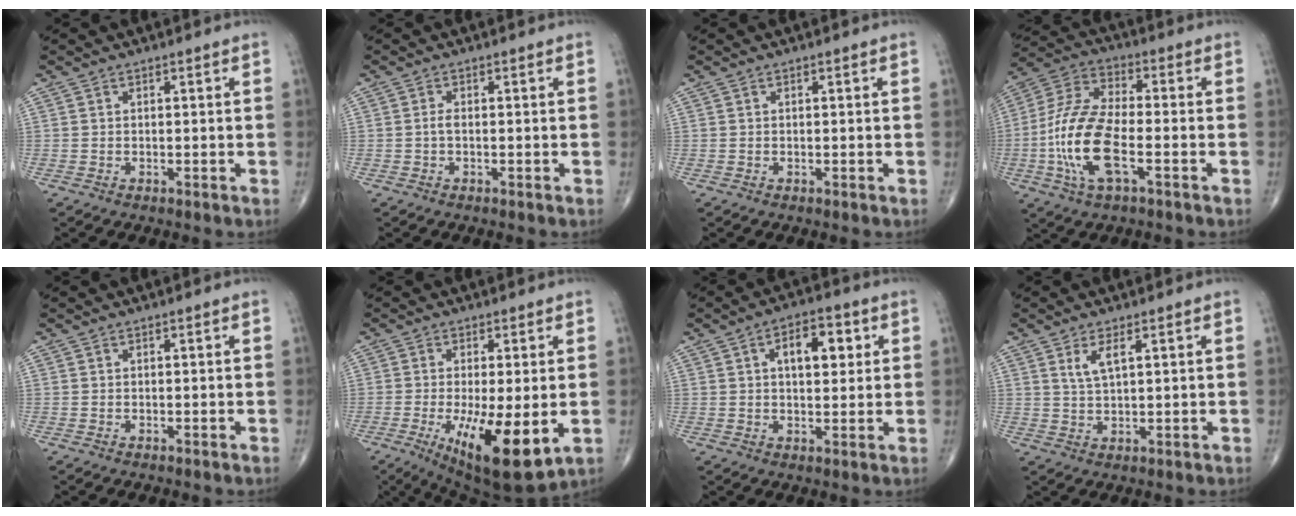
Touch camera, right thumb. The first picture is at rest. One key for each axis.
{"total": 1.0, "fx": -0.2, "fy": 0.4, "fz": 0.9, "tx": -0.021, "ty": 0.001, "tz": -0.006}
{"total": 0.0}
{"total": 15.4, "fx": -4.1, "fy": 6.1, "fz": 13.6, "tx": -0.292, "ty": 0.020, "tz": -0.081}
{"total": 0.0}
{"total": 14.3, "fx": -3.6, "fy": 4.3, "fz": 13.2, "tx": -0.220, "ty": -0.028, "tz": -0.042}
{"total": 8.3, "fx": 2.4, "fy": 4.3, "fz": 6.8, "tx": -0.077, "ty": 0.004, "tz": 0.032}
{"total": 3.7, "fx": 1.7, "fy": 1.1, "fz": 3.0, "tx": -0.062, "ty": -0.008, "tz": 0.038}